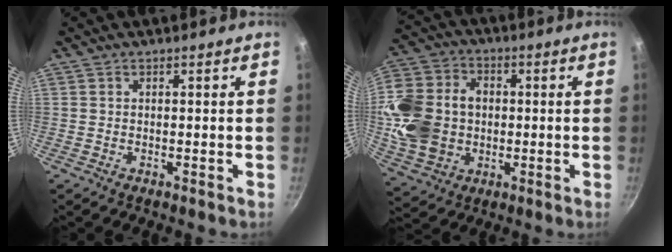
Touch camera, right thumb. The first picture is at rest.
{"total": 18.3, "force": [-0.3, 14.4, 11.3], "torque": [-0.214, 0.021, 0.002]}